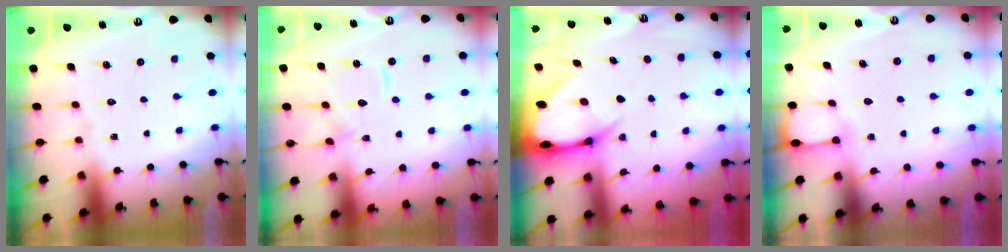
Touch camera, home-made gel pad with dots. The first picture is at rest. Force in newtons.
{"total": 11.3, "press": 11.2, "slide": 1.0}
{"total": 7.2, "press": 7.2, "slide": 0.8}
{"total": 3.6, "press": 3.6, "slide": 0.4}